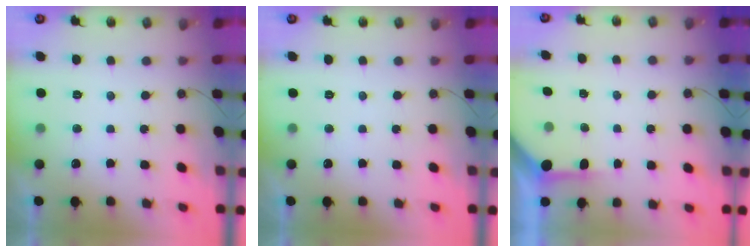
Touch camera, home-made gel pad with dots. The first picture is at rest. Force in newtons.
{"total": 0.0}
{"total": 3.8, "press": 3.7, "slide": 0.3}